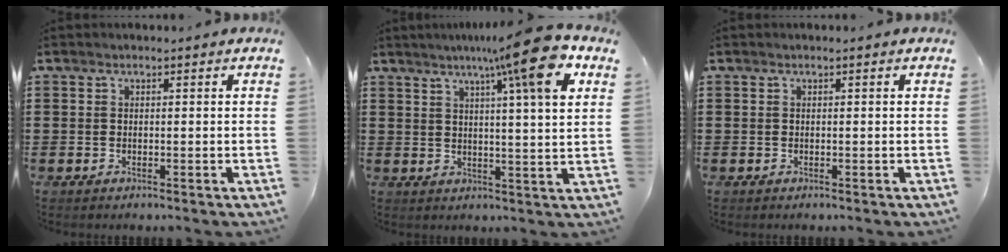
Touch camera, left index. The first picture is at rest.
{"total": 12.1, "force": [7.0, 0.2, 9.8], "torque": [-0.158, -0.021, 0.102]}
{"total": 0.0}